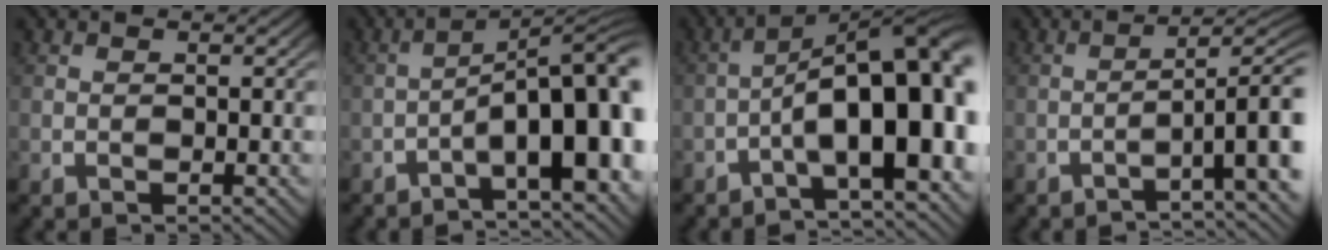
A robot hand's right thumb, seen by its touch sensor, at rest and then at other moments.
{"total": 10.7, "force": [-1.9, 5.5, 8.9], "torque": [-0.130, -0.029, -0.017]}
{"total": 13.7, "force": [-2.1, 7.1, 11.5], "torque": [-0.170, -0.048, -0.013]}
{"total": 5.4, "force": [-1.1, 2.2, 4.8], "torque": [-0.071, -0.003, -0.021]}